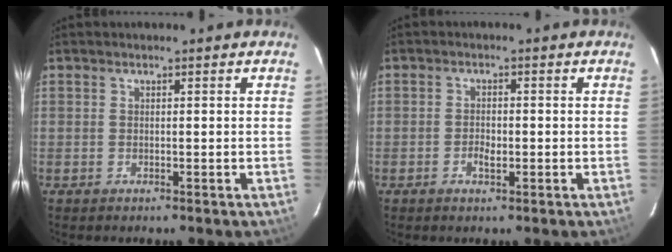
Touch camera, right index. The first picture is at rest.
{"total": 2.1, "force": [-0.8, 1.2, 1.5], "torque": [-0.031, -0.001, -0.014]}